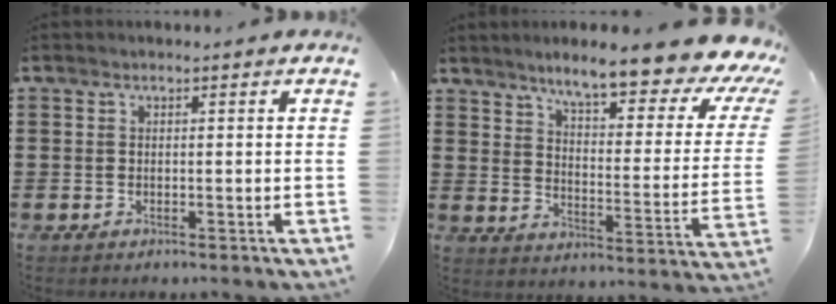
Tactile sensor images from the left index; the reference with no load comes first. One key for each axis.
{"total": 9.6, "fx": 7.6, "fy": 0.4, "fz": 5.9, "tx": -0.120, "ty": -0.055, "tz": 0.116}